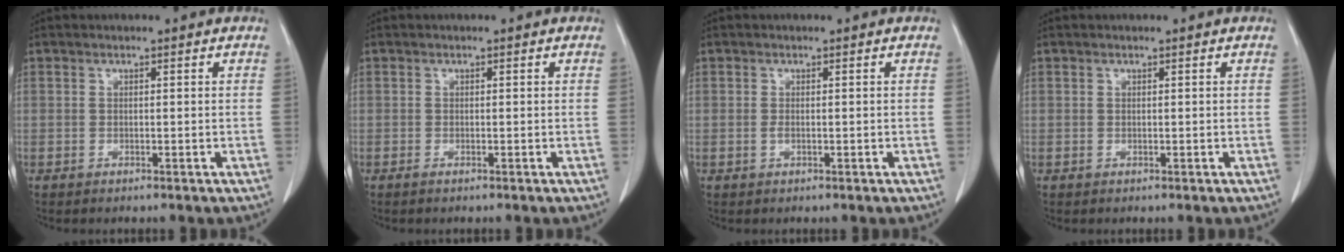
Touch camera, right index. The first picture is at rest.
{"total": 1.0, "force": [-0.4, 0.3, 0.8], "torque": [-0.020, 0.001, -0.004]}
{"total": 0.9, "force": [-0.2, 0.5, 0.8], "torque": [-0.019, 0.003, 0.000]}
{"total": 0.0}